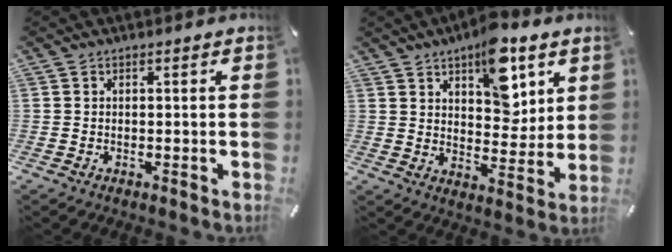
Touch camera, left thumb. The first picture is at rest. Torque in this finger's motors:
{"motor_torque": [2.00, 2.15, 1.31, -1.29, 0.32]}